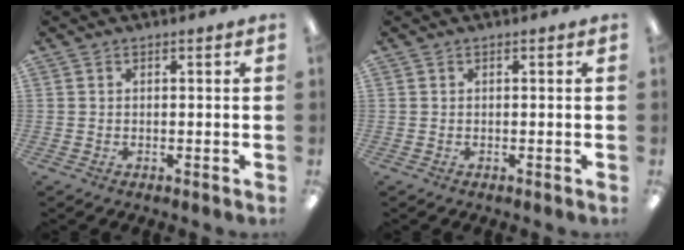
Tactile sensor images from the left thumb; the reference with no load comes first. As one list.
[{"total": 0.0}]